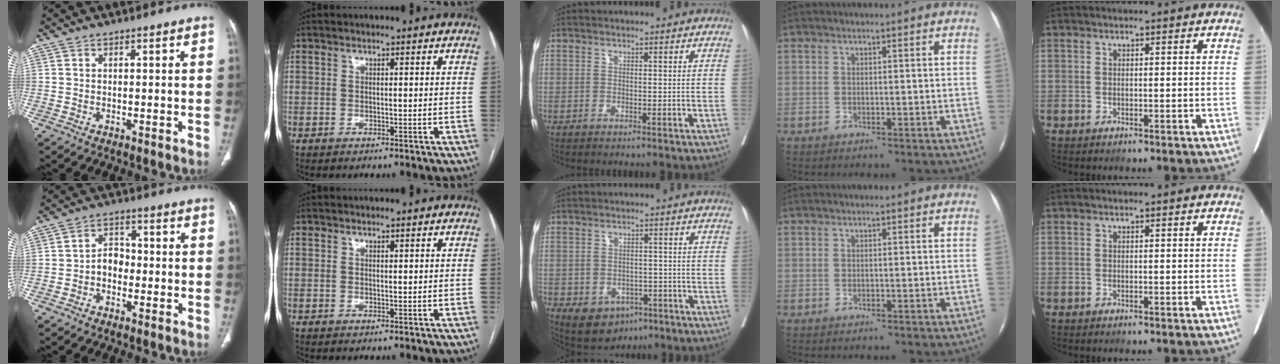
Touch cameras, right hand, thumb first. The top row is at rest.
{"thumb": {"total": 4.2, "force": [-1.3, 3.2, 2.4], "torque": [-0.024, 0.021, -0.033]}, "middle": {"total": 7.7, "force": [-3.9, 5.6, 3.5], "torque": [-0.058, 0.007, -0.048]}}